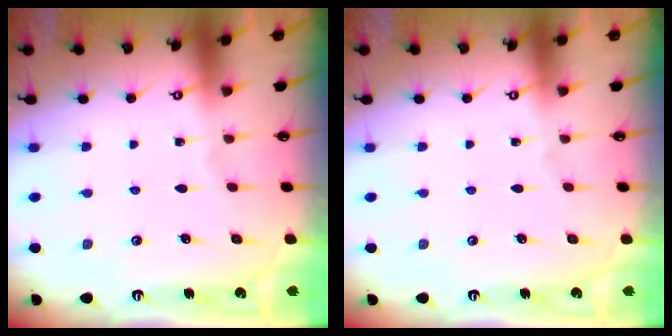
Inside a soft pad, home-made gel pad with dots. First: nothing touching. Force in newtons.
{"total": 0.0}